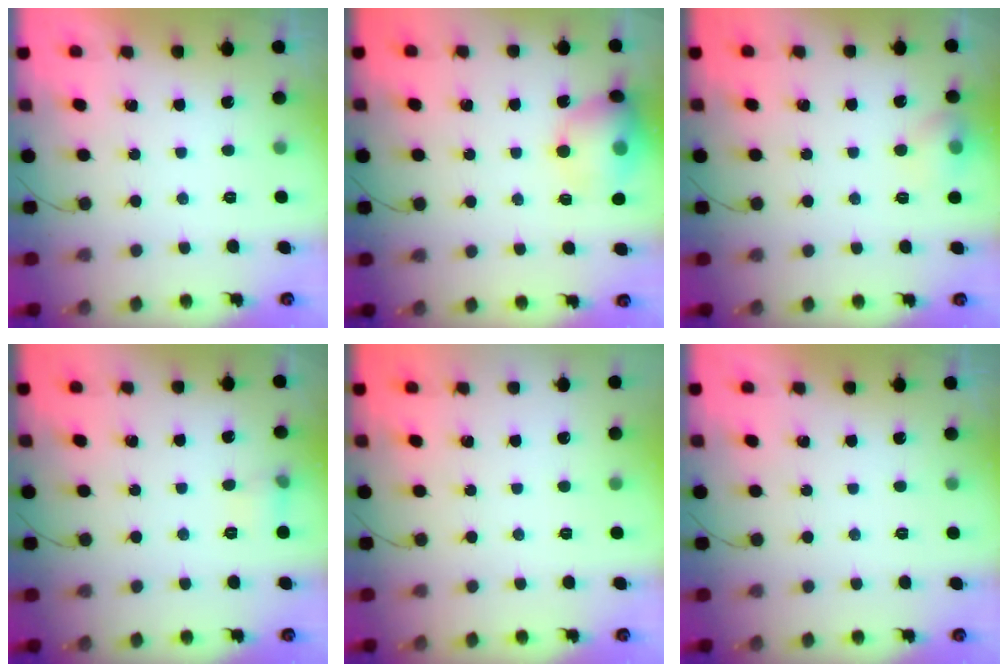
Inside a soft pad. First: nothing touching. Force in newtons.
{"total": 13.1, "press": 12.9, "slide": 2.1}
{"total": 7.8, "press": 7.6, "slide": 1.6}
{"total": 6.0, "press": 5.7, "slide": 1.8}
{"total": 0.0}
{"total": 0.0}